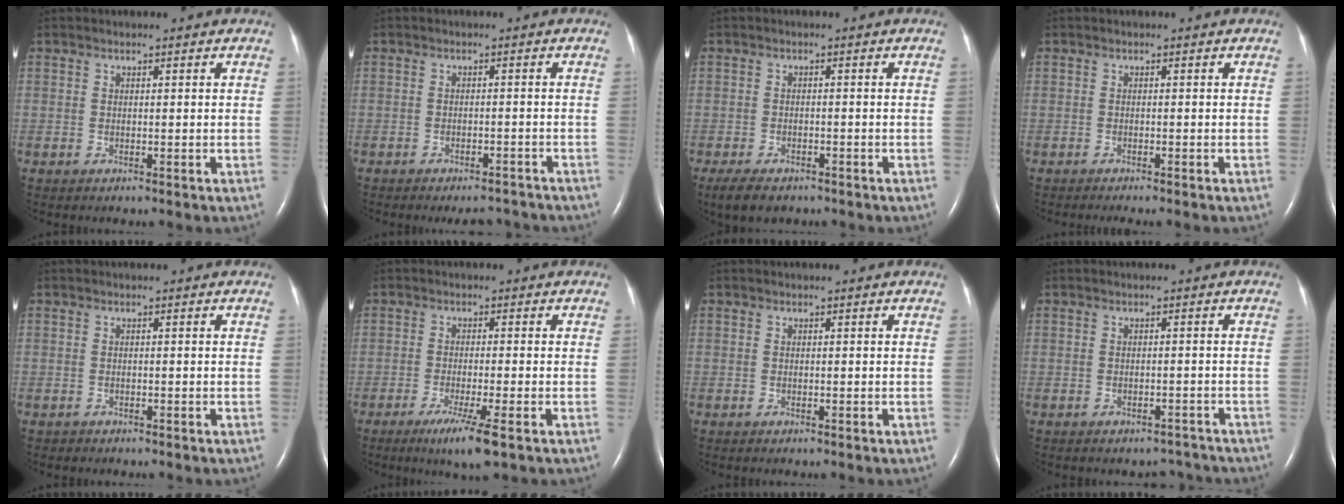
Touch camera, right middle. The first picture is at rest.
{"total": 4.6, "force": [-4.2, 1.3, 1.5], "torque": [-0.013, -0.003, -0.049]}
{"total": 4.4, "force": [-3.2, 1.8, 2.4], "torque": [-0.047, -0.010, -0.045]}
{"total": 2.9, "force": [-2.4, -0.2, 1.6], "torque": [-0.015, -0.002, -0.027]}
{"total": 0.0}
{"total": 5.5, "force": [-3.0, -0.4, 4.6], "torque": [-0.084, -0.022, -0.051]}
{"total": 0.0}
{"total": 3.7, "force": [-3.3, 1.5, 0.5], "torque": [-0.003, 0.006, -0.035]}